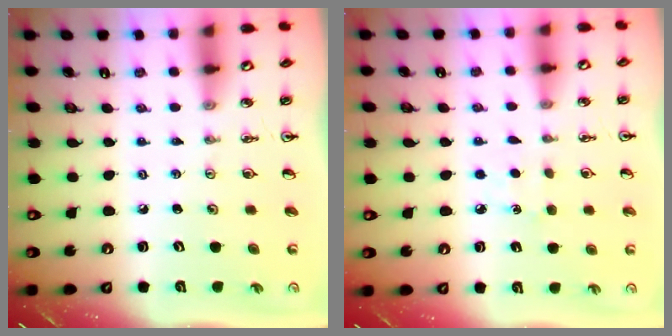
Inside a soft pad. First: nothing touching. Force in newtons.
{"total": 3.9, "press": 3.8, "slide": 0.5}